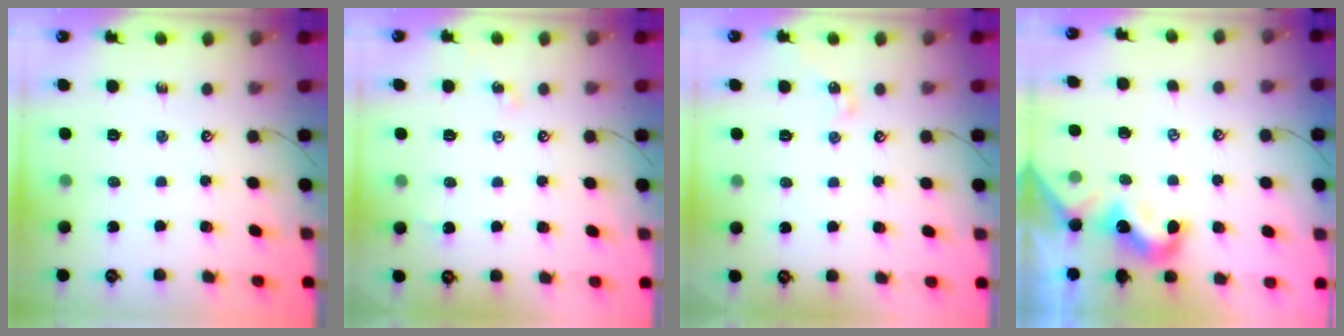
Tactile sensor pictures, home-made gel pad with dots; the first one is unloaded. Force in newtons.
{"total": 1.6, "press": 1.6, "slide": 0.4}
{"total": 2.0, "press": 2.0, "slide": 0.4}
{"total": 0.7, "press": 0.5, "slide": 0.4}